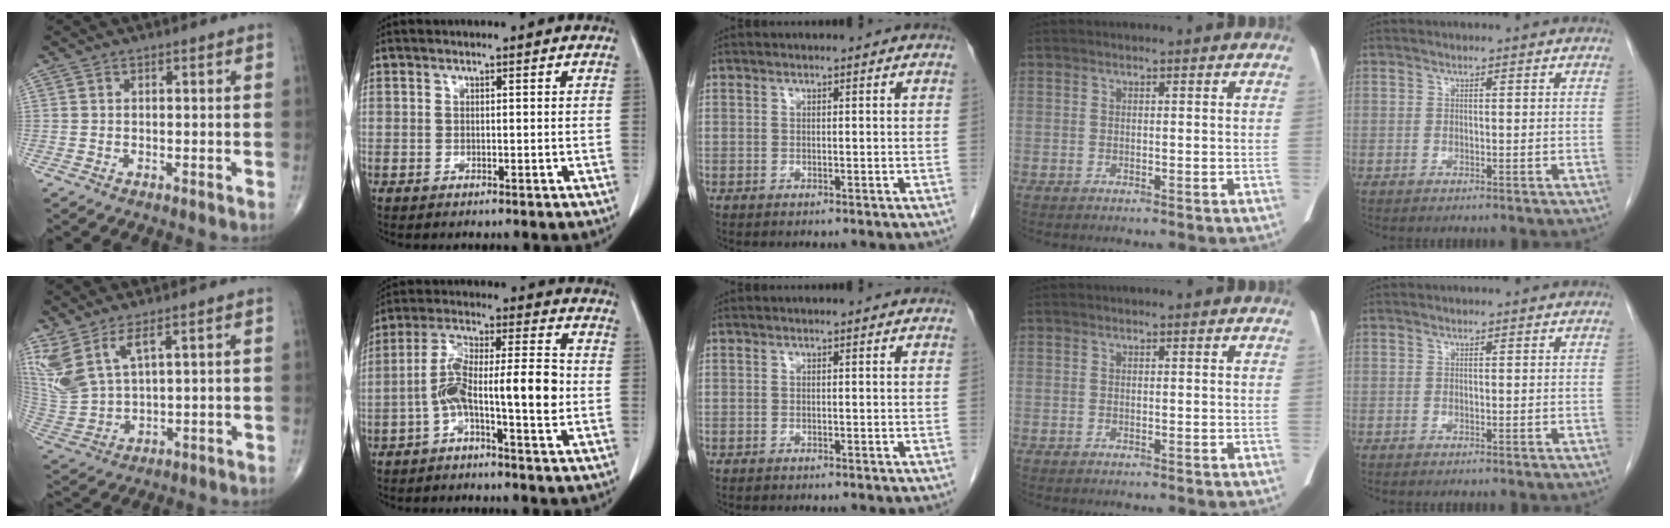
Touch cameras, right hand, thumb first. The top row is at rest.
{"thumb": {"total": 10.9, "force": [6.1, 4.1, 8.0], "torque": [-0.198, -0.028, 0.142]}, "index": {"total": 10.6, "force": [-2.5, 1.7, 10.2], "torque": [-0.183, 0.031, -0.042]}}